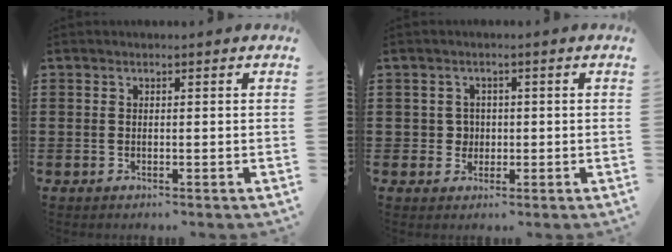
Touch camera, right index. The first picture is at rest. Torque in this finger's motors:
{"motor_torque": [-0.05, 0.40, 0.05, 0.00]}